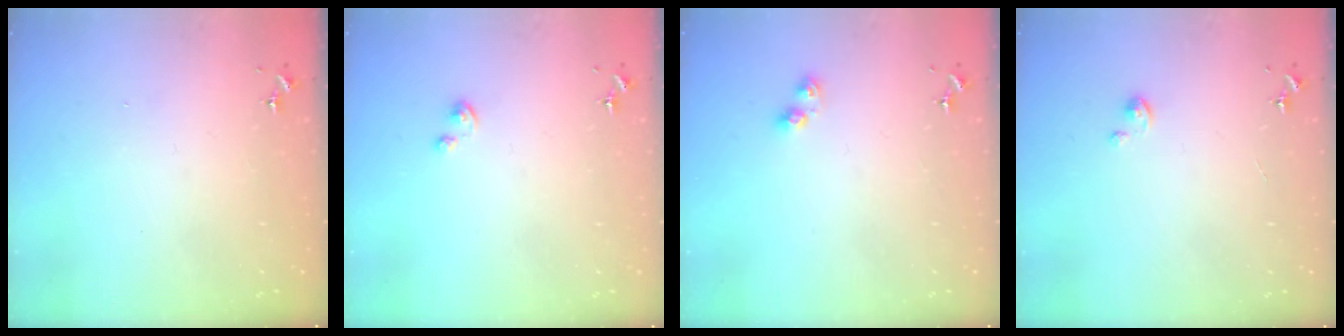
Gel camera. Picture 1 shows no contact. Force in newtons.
{"total": 0.9, "press": 0.9, "slide": 0.1}
{"total": 5.1, "press": 5.1, "slide": 0.2}
{"total": 1.1, "press": 1.1, "slide": 0.3}